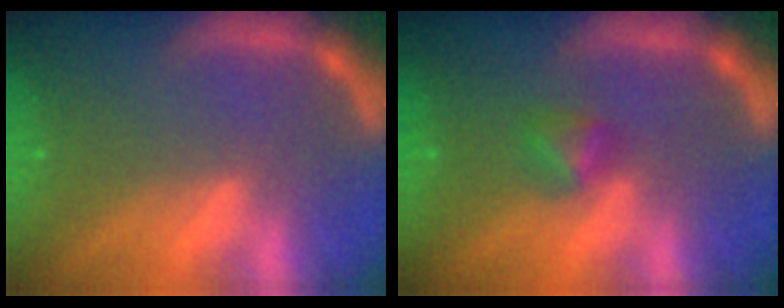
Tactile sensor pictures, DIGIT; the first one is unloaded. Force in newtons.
{"total": 1.9}